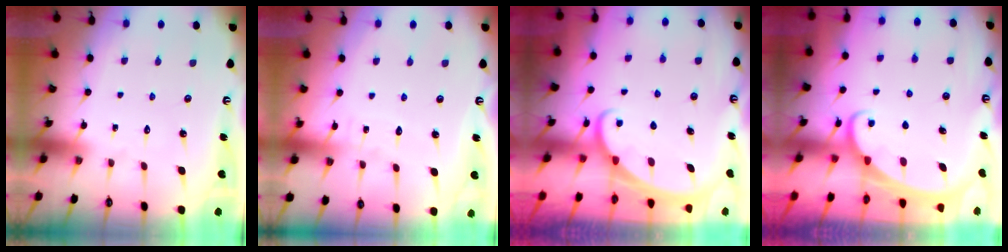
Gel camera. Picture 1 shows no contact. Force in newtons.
{"total": 2.9, "press": 2.8, "slide": 0.4}
{"total": 1.7, "press": 1.7, "slide": 0.1}
{"total": 1.9, "press": 1.9, "slide": 0.1}